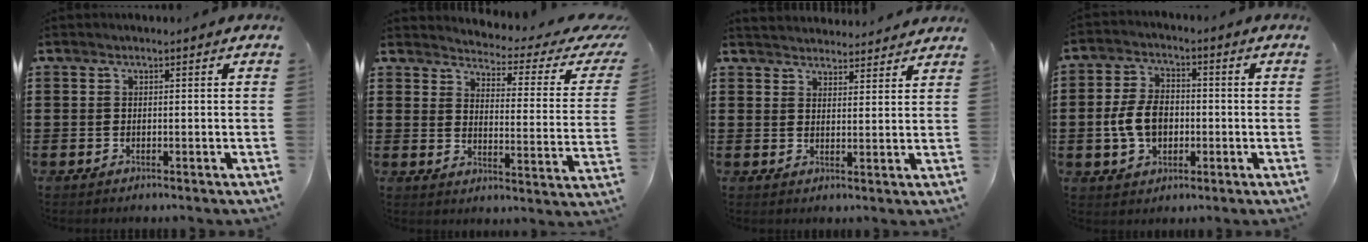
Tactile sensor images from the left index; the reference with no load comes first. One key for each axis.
{"total": 3.1, "fx": 2.7, "fy": 0.4, "fz": 1.5, "tx": -0.032, "ty": -0.034, "tz": 0.033}
{"total": 3.1, "fx": 3.1, "fy": 0.2, "fz": -0.3, "tx": -0.005, "ty": -0.012, "tz": 0.057}
{"total": 7.1, "fx": -1.2, "fy": 4.8, "fz": 5.1, "tx": -0.122, "ty": 0.005, "tz": -0.029}